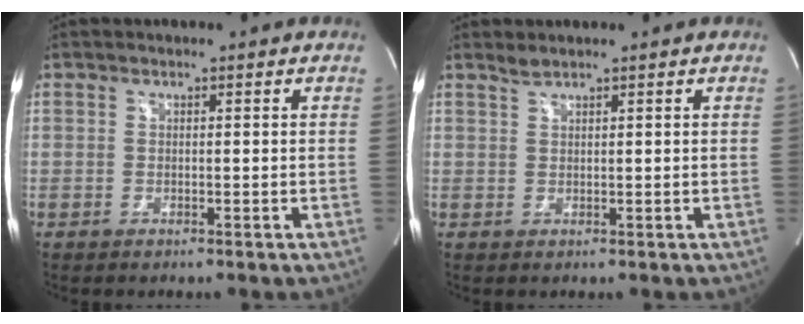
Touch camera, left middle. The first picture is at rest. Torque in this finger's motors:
{"motor_torque": [0.16, 0.15, -0.08, 0.00]}